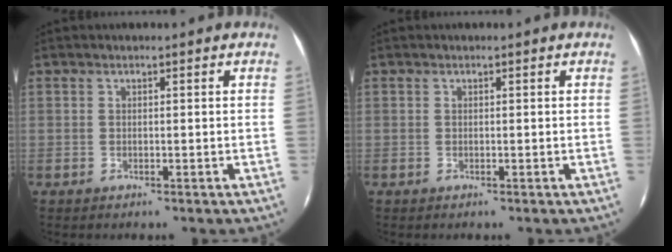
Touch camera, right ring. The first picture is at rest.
{"total": 0.0}